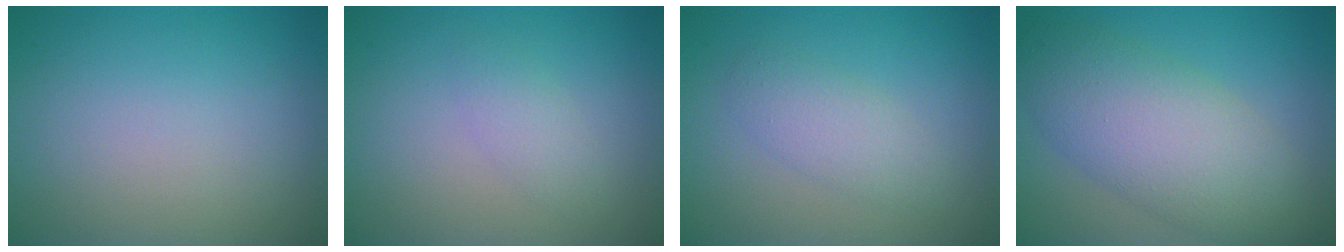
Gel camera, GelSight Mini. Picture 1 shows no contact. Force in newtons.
{"total": 1.5, "press": 1.5, "slide": 0.0}
{"total": 2.5, "press": 2.5, "slide": 0.1}
{"total": 7.7, "press": 7.7, "slide": 0.1}